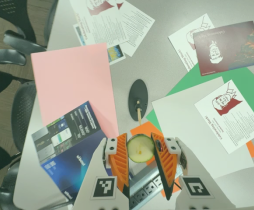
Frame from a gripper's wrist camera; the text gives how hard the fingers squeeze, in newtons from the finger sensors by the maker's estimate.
{"total": 12.4, "left": 12.6, "right": 12.2}